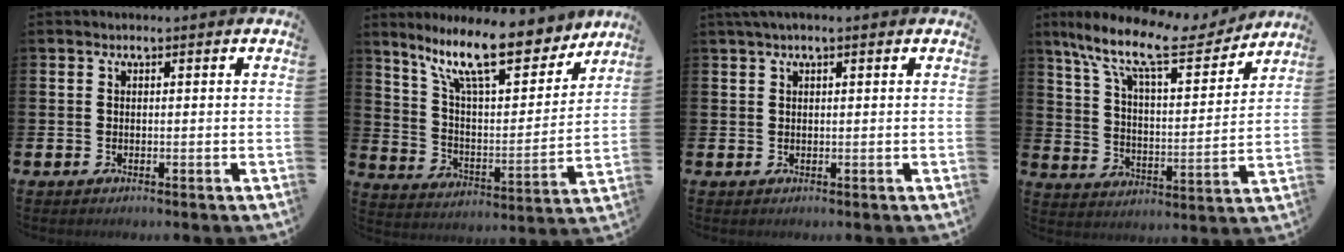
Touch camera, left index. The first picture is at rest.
{"total": 14.3, "force": [11.2, 3.8, 8.0], "torque": [-0.169, -0.057, 0.197]}
{"total": 1.5, "force": [1.1, 0.1, 1.1], "torque": [-0.018, 0.001, 0.019]}
{"total": 12.4, "force": [9.7, 3.7, 6.8], "torque": [-0.148, -0.056, 0.158]}